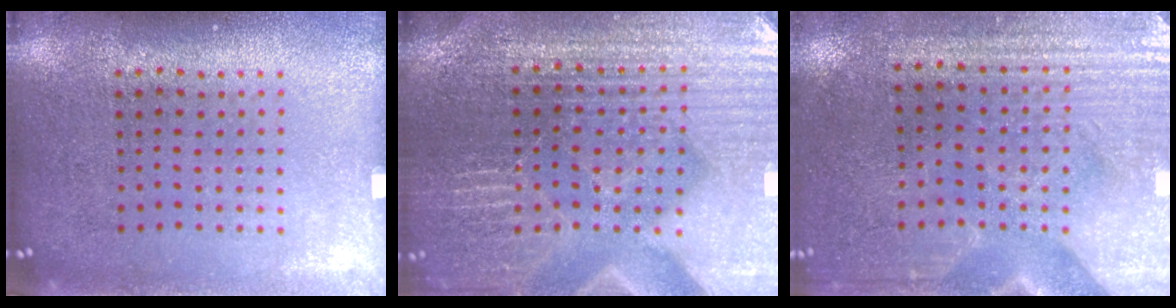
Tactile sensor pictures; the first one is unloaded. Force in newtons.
{"total": 4.8, "press": 4.6, "slide": 1.5}
{"total": 3.5, "press": 3.1, "slide": 1.5}